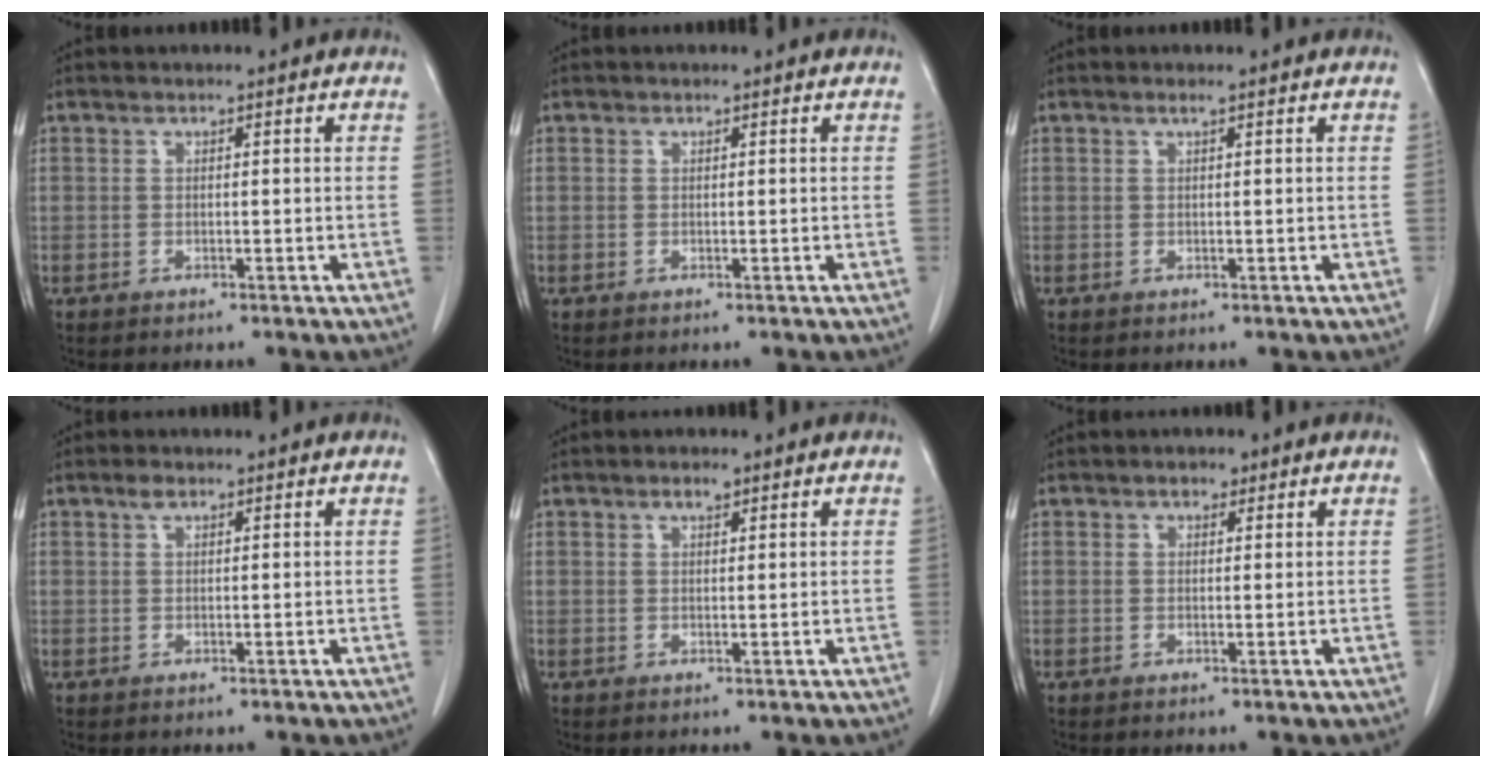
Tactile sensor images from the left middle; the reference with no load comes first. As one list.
[{"total": 0.0}, {"total": 0.5, "force": [0.4, -0.1, 0.4], "torque": [-0.012, -0.001, 0.010]}, {"total": 1.1, "force": [0.7, 0.5, 0.7], "torque": [-0.015, 0.006, 0.012]}, {"total": 1.4, "force": [0.9, 0.4, 0.9], "torque": [-0.017, 0.000, 0.016]}, {"total": 1.2, "force": [0.8, 0.7, 0.6], "torque": [-0.011, 0.001, 0.011]}]